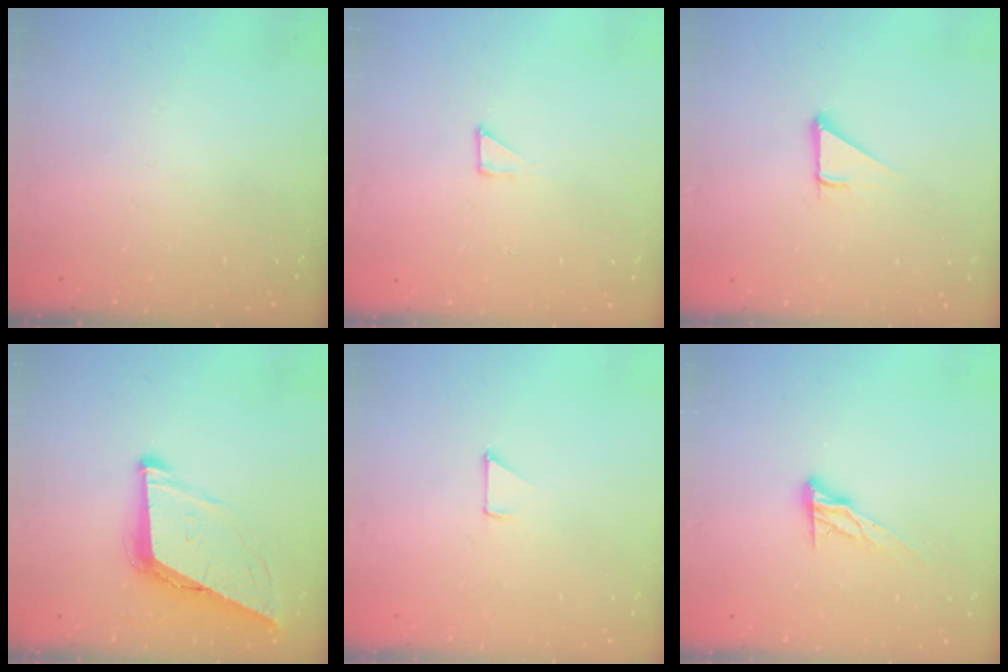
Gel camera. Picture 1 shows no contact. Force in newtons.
{"total": 3.6, "press": 3.6, "slide": 0.4}
{"total": 3.0, "press": 3.0, "slide": 0.2}
{"total": 9.3, "press": 8.7, "slide": 3.2}
{"total": 4.5, "press": 4.5, "slide": 0.3}
{"total": 8.2, "press": 8.2, "slide": 0.2}